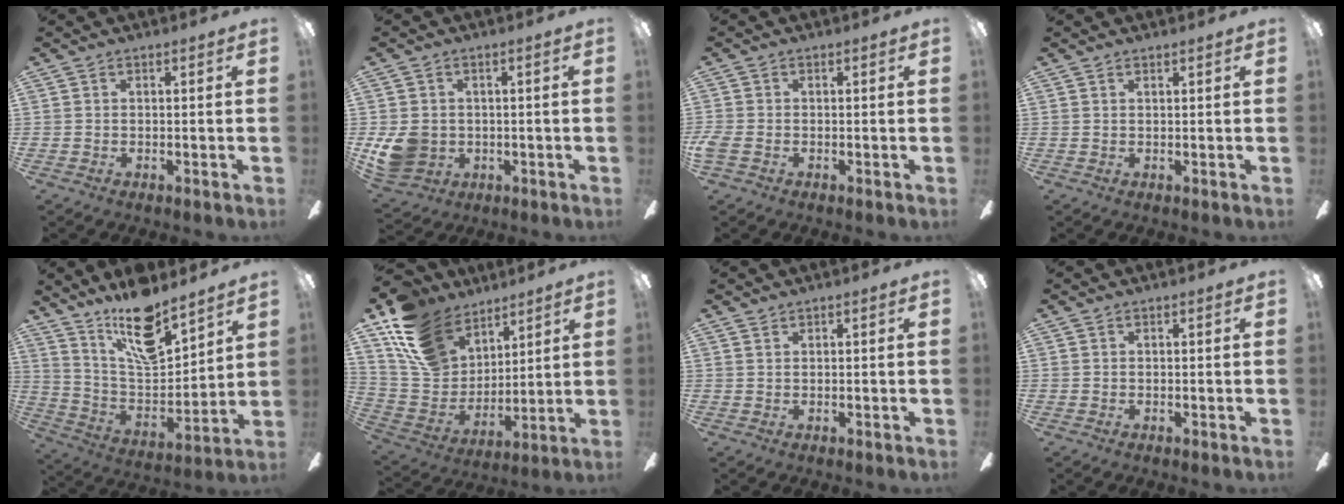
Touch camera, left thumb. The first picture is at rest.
{"total": 7.5, "force": [-0.1, 6.8, 3.2], "torque": [-0.073, 0.003, 0.002]}
{"total": 2.3, "force": [-0.8, 1.7, 1.3], "torque": [-0.034, -0.002, -0.017]}
{"total": 0.6, "force": [0.6, 0.1, 0.0], "torque": [0.000, 0.000, 0.011]}
{"total": 17.2, "force": [13.1, 6.1, 9.4], "torque": [-0.170, -0.087, 0.229]}
{"total": 18.3, "force": [11.5, 12.3, 7.3], "torque": [-0.162, -0.054, 0.226]}
{"total": 0.6, "force": [0.5, 0.2, -0.1], "torque": [0.001, 0.000, 0.010]}
{"total": 0.0}